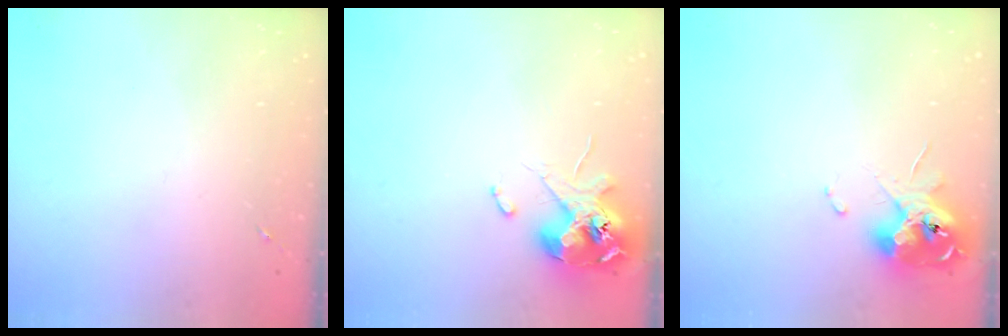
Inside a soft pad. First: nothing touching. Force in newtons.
{"total": 12.1, "press": 11.9, "slide": 1.8}
{"total": 12.4, "press": 12.2, "slide": 1.6}